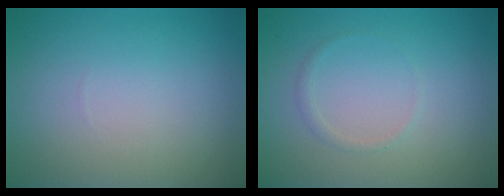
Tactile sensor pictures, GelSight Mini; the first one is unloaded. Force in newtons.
{"total": 0.7, "press": 0.7, "slide": 0.0}